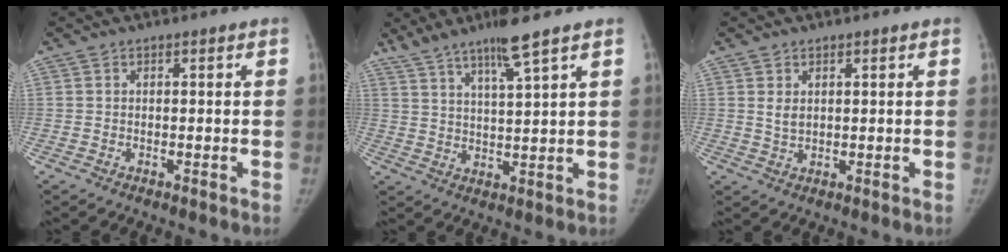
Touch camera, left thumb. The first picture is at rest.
{"total": 8.5, "force": [6.1, 0.0, 5.9], "torque": [-0.109, -0.026, 0.111]}
{"total": 2.2, "force": [0.9, 1.3, 1.4], "torque": [-0.020, -0.009, 0.022]}